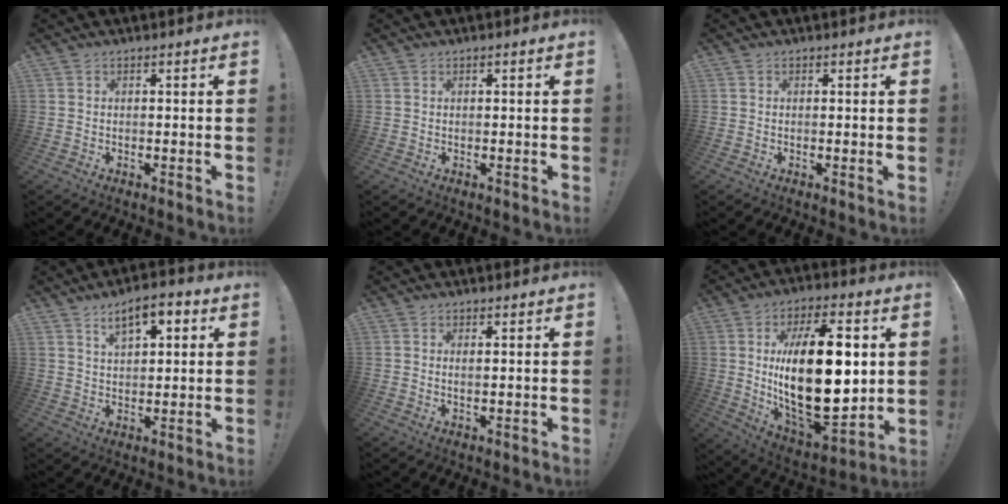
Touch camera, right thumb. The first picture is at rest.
{"total": 0.0}
{"total": 0.9, "force": [0.1, 0.1, 0.9], "torque": [-0.009, -0.003, -0.001]}
{"total": 8.3, "force": [4.2, 3.9, 6.0], "torque": [-0.082, -0.013, 0.070]}
{"total": 1.2, "force": [0.6, 0.0, 1.1], "torque": [-0.014, -0.003, 0.008]}
{"total": 29.8, "force": [3.2, 13.8, 26.2], "torque": [-0.480, -0.023, 0.058]}